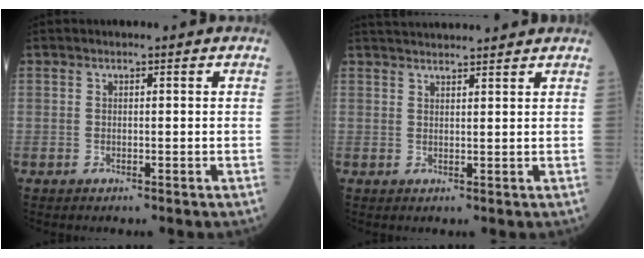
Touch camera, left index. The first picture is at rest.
{"total": 7.8, "force": [7.3, -0.1, 2.7], "torque": [-0.044, 0.028, 0.103]}